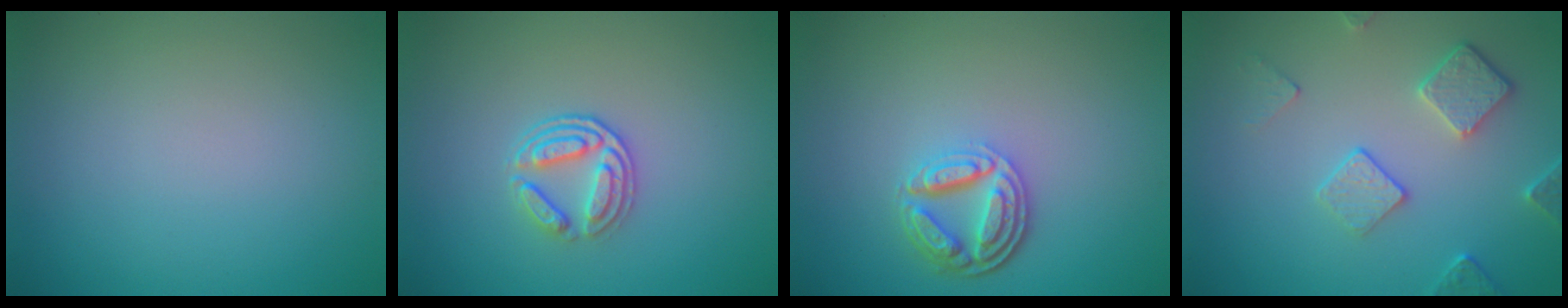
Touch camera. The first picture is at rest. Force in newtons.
{"total": 2.6, "press": 2.1, "slide": 1.6}
{"total": 4.1, "press": 3.2, "slide": 2.6}
{"total": 3.8, "press": 3.2, "slide": 2.0}